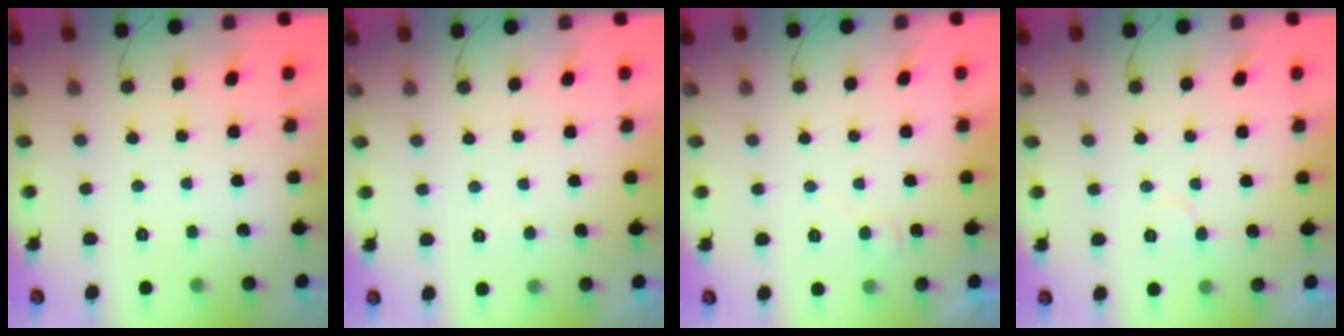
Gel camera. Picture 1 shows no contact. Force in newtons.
{"total": 2.6, "press": 2.6, "slide": 0.3}
{"total": 4.5, "press": 4.4, "slide": 0.5}
{"total": 6.3, "press": 6.3, "slide": 0.4}